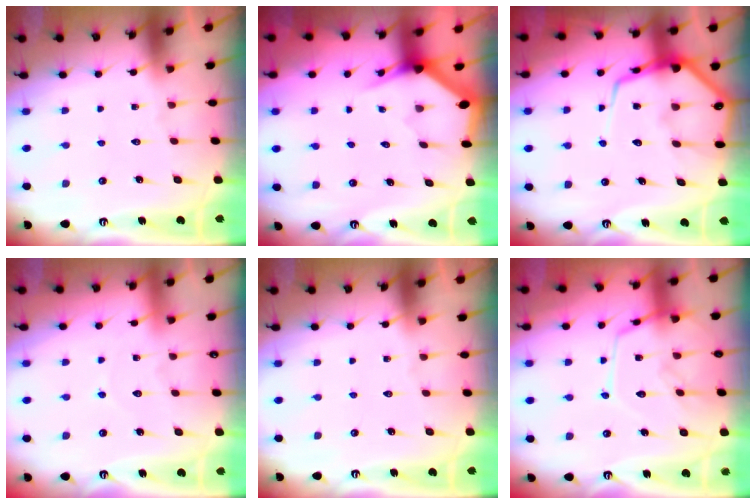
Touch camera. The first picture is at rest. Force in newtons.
{"total": 3.2, "press": 3.2, "slide": 0.1}
{"total": 12.4, "press": 12.3, "slide": 1.3}
{"total": 4.8, "press": 4.7, "slide": 0.5}
{"total": 0.0}
{"total": 13.0, "press": 13.0, "slide": 1.2}